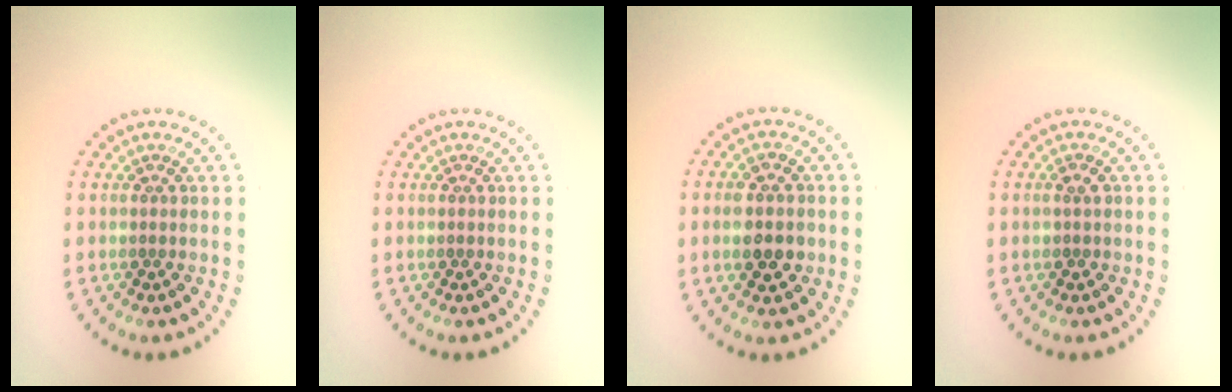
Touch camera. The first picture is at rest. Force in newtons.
{"total": 0.0}
{"total": 3.1, "press": 3.1, "slide": 0.3}
{"total": 0.8, "press": 0.8, "slide": 0.1}